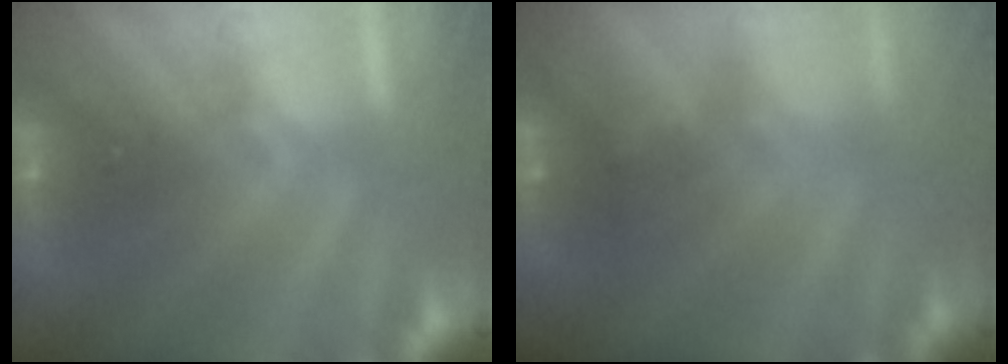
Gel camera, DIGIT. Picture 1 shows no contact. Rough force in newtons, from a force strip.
{"total": 4.0}